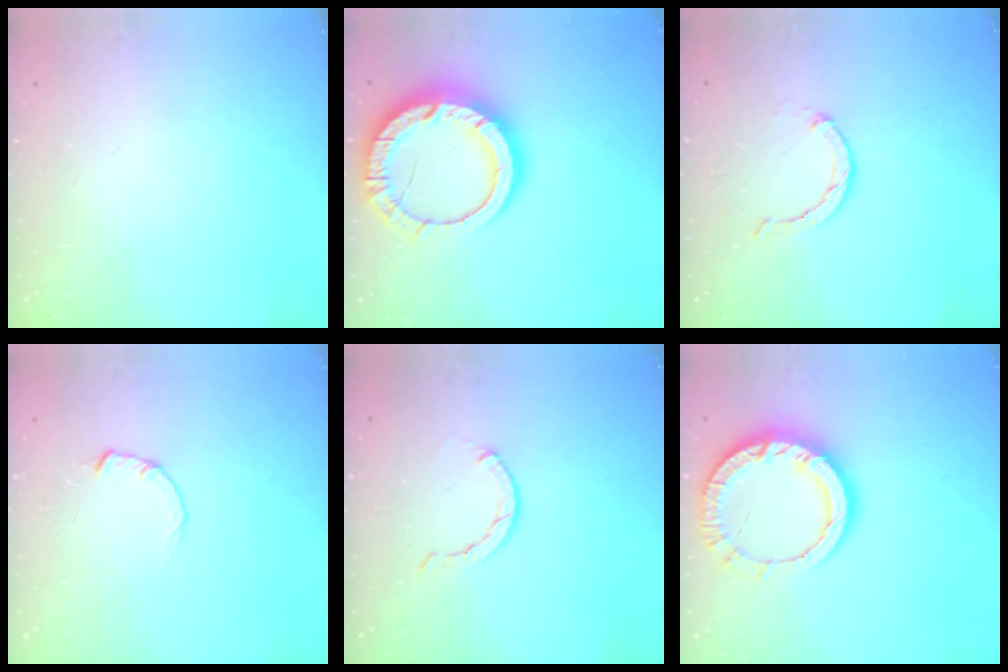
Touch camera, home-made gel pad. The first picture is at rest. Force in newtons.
{"total": 16.6, "press": 16.6, "slide": 1.6}
{"total": 2.4, "press": 2.4, "slide": 0.4}
{"total": 1.8, "press": 1.7, "slide": 0.3}
{"total": 1.2, "press": 1.2, "slide": 0.2}
{"total": 13.0, "press": 12.9, "slide": 1.3}